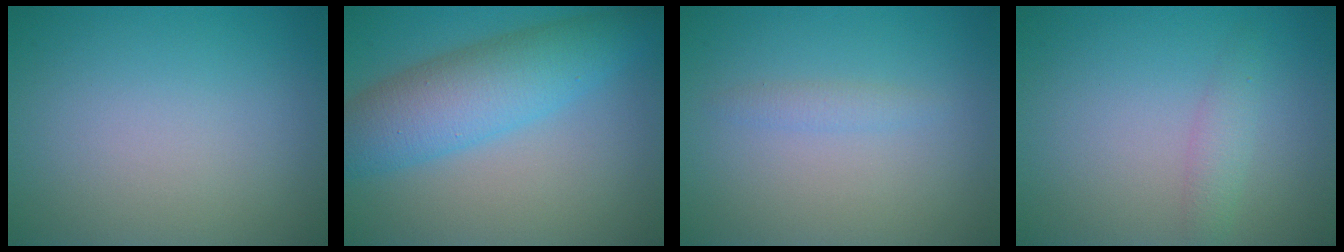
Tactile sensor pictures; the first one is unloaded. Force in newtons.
{"total": 6.8, "press": 6.8, "slide": 0.1}
{"total": 1.0, "press": 1.0, "slide": 0.0}
{"total": 1.6, "press": 1.6, "slide": 0.0}